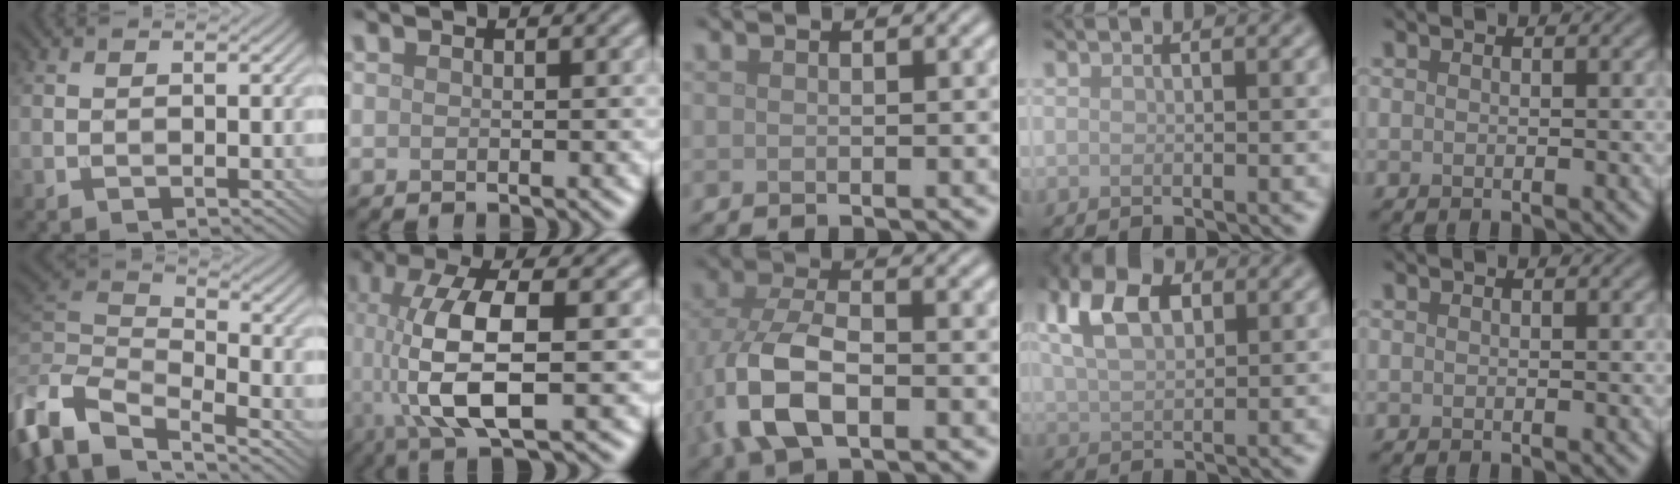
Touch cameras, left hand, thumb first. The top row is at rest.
{"thumb": {"total": 10.7, "force": [-5.8, 5.0, 7.4], "torque": [-0.173, -0.010, -0.119]}, "index": {"total": 9.8, "force": [-1.0, 3.1, 9.3], "torque": [-0.189, 0.000, -0.020]}, "middle": {"total": 8.0, "force": [-2.3, 4.3, 6.3], "torque": [-0.154, -0.006, -0.051]}, "ring": {"total": 6.5, "force": [2.5, 3.8, 4.6], "torque": [-0.110, 0.015, 0.043]}}